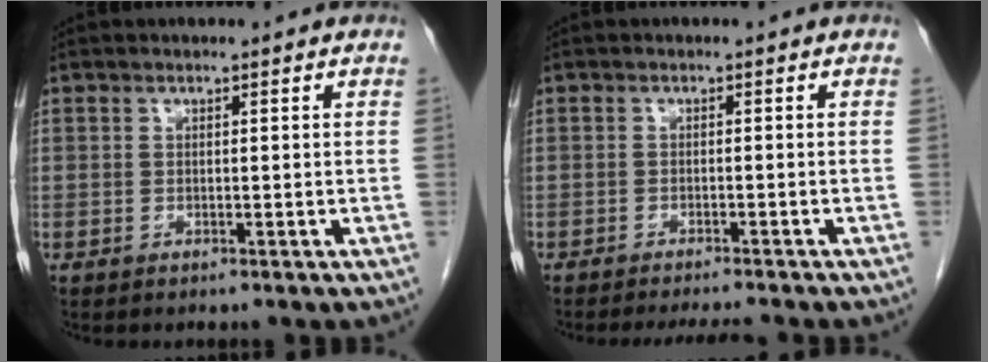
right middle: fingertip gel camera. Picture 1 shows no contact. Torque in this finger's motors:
{"motor_torque": [0.03, -0.02, 0.01, 0.00]}